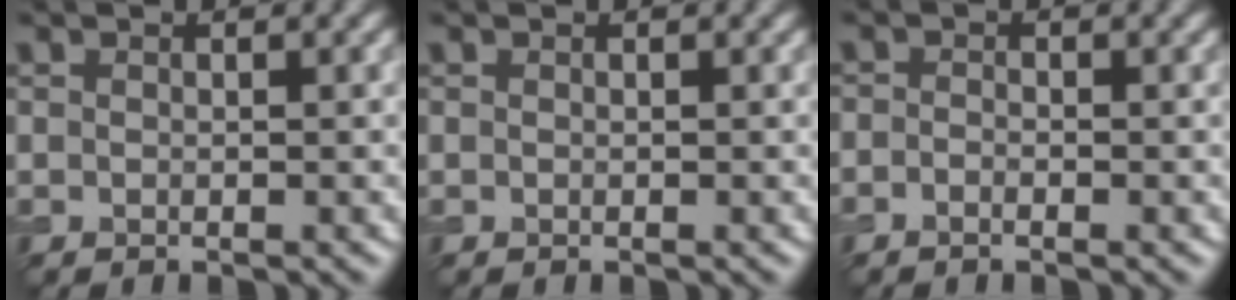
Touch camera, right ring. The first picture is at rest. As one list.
[{"total": 0.0}, {"total": 1.0, "force": [-0.6, 0.5, 0.6], "torque": [-0.006, -0.003, -0.015]}]